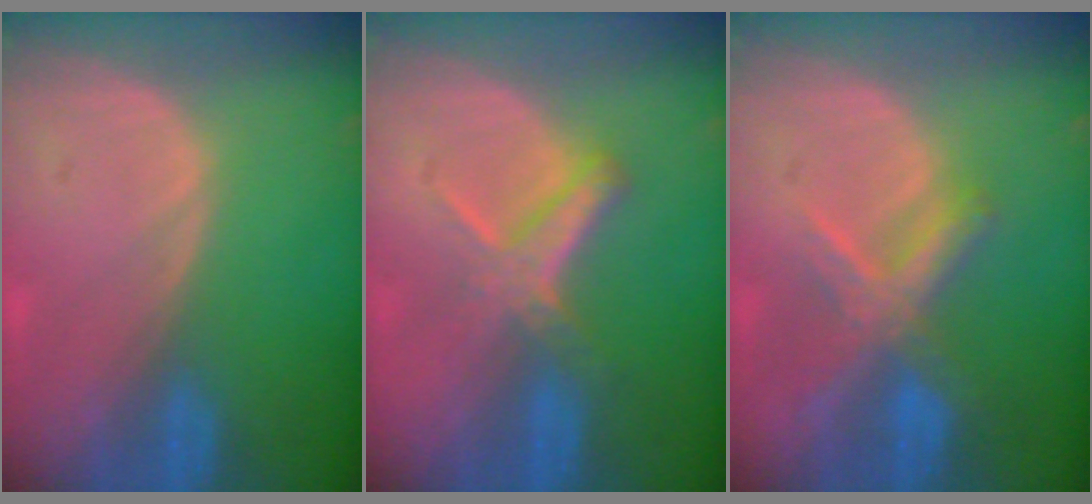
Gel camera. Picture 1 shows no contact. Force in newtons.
{"total": 5.6, "press": 5.1, "slide": 2.3}
{"total": 7.3, "press": 6.2, "slide": 4.0}